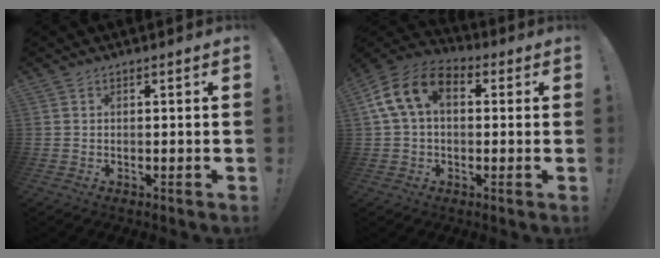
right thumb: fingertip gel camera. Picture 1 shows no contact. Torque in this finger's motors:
{"motor_torque": [0.76, 0.82, 0.85, -0.20, 0.40]}